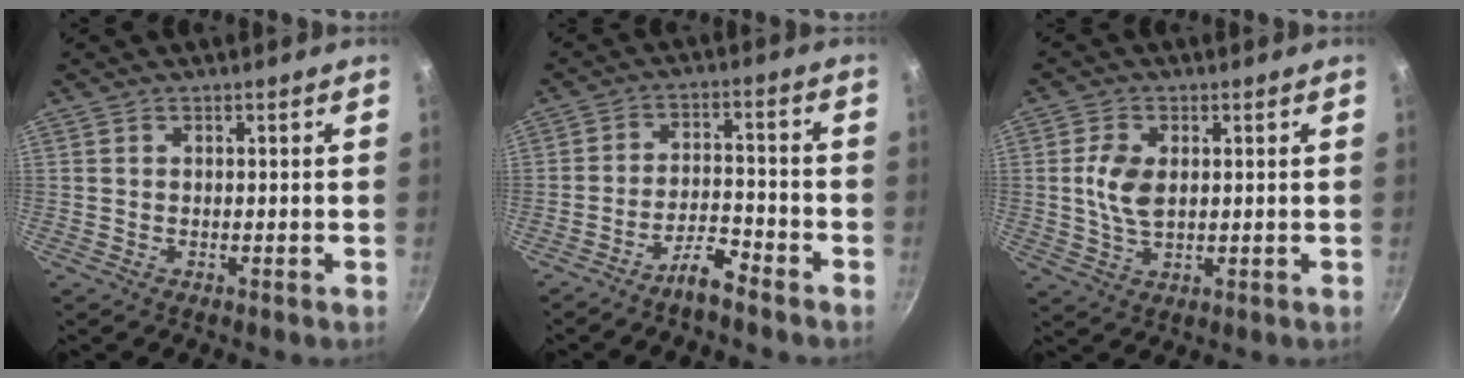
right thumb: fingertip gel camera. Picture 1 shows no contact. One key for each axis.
{"total": 5.7, "fx": -4.7, "fy": 1.3, "fz": 3.0, "tx": -0.058, "ty": 0.041, "tz": -0.082}
{"total": 6.3, "fx": 0.8, "fy": 3.7, "fz": 5.1, "tx": -0.097, "ty": -0.001, "tz": 0.015}